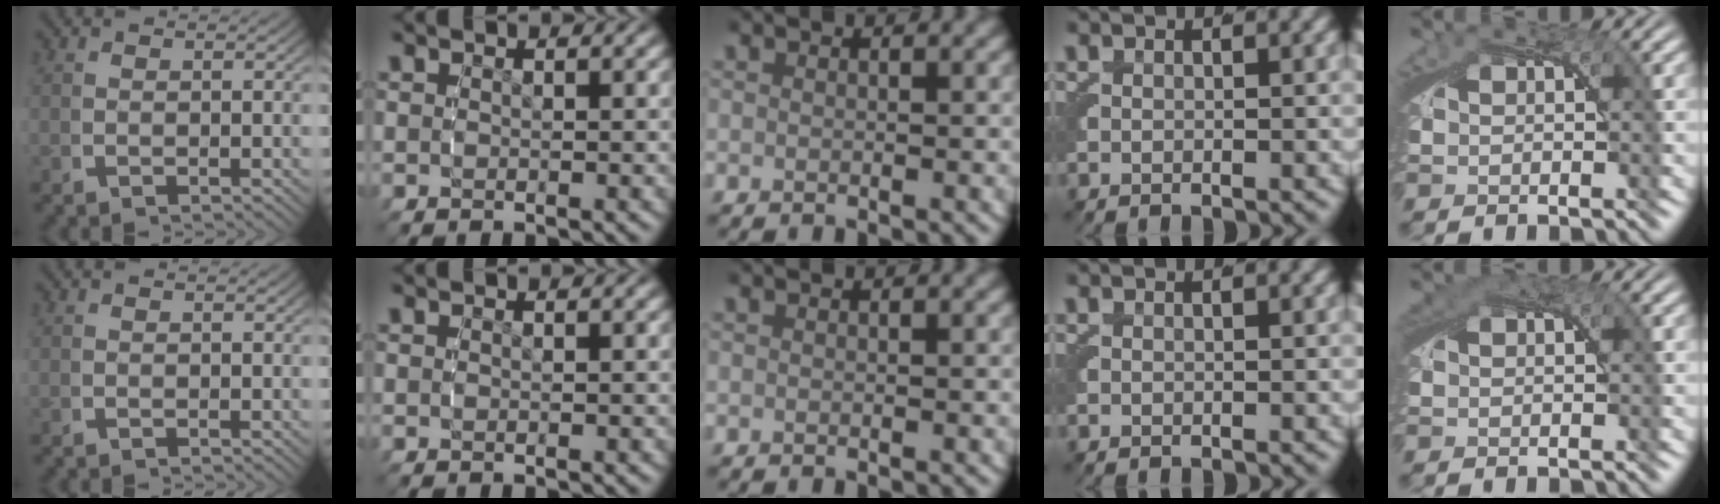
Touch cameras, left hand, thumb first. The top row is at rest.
{"little": {"total": 1.2, "force": [0.4, 0.9, 0.7], "torque": [-0.015, -0.003, 0.007]}}